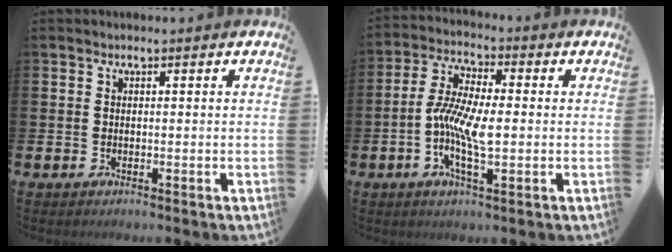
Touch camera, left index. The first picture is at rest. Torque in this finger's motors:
{"motor_torque": [1.71, 0.43, 0.35, 0.10]}